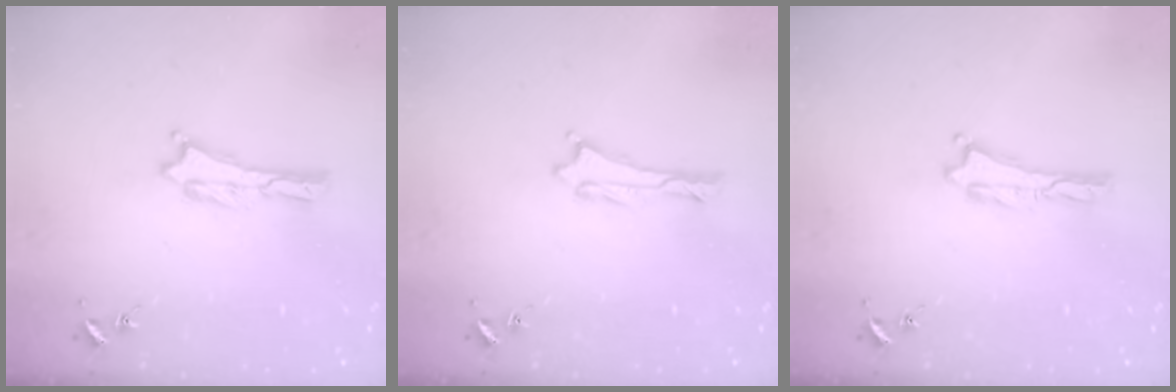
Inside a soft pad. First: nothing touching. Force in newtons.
{"total": 0.0}
{"total": 0.0}